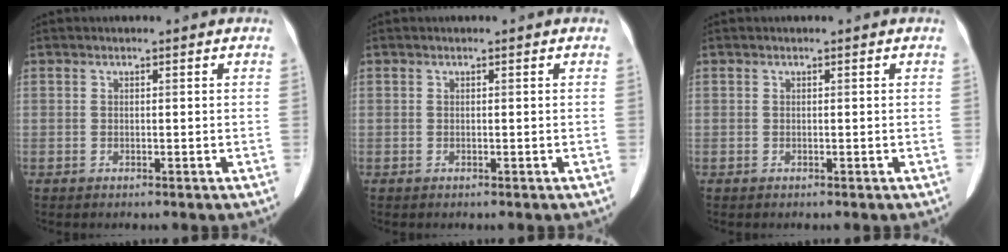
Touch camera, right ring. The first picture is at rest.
{"total": 0.0}
{"total": 0.0}